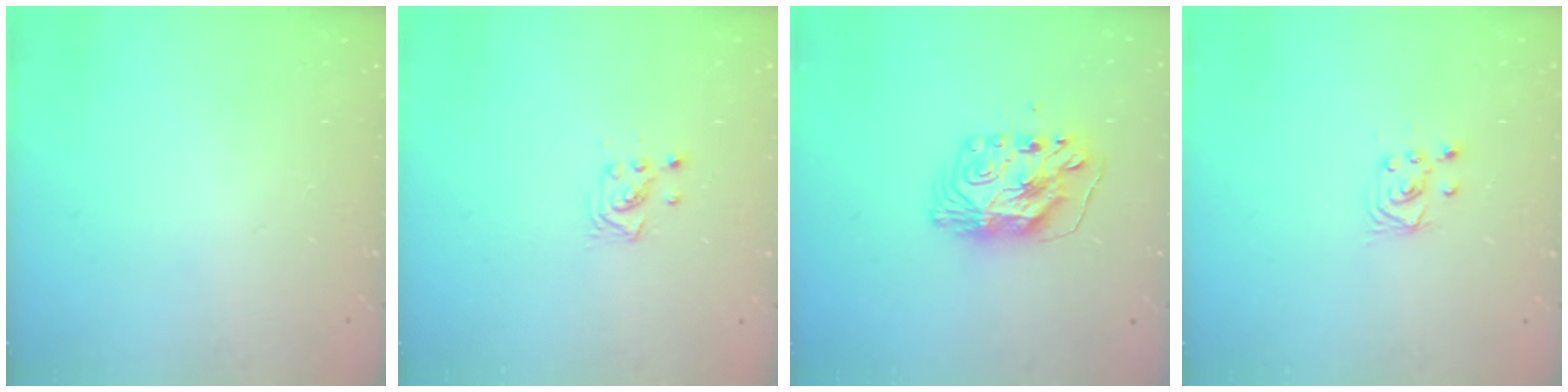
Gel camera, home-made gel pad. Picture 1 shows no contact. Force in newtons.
{"total": 3.0, "press": 2.9, "slide": 0.5}
{"total": 9.2, "press": 9.2, "slide": 0.9}
{"total": 3.0, "press": 3.0, "slide": 0.3}